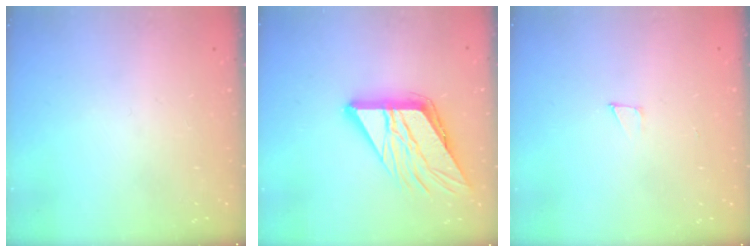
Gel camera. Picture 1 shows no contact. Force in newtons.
{"total": 18.8, "press": 18.6, "slide": 2.2}
{"total": 3.2, "press": 3.2, "slide": 0.3}